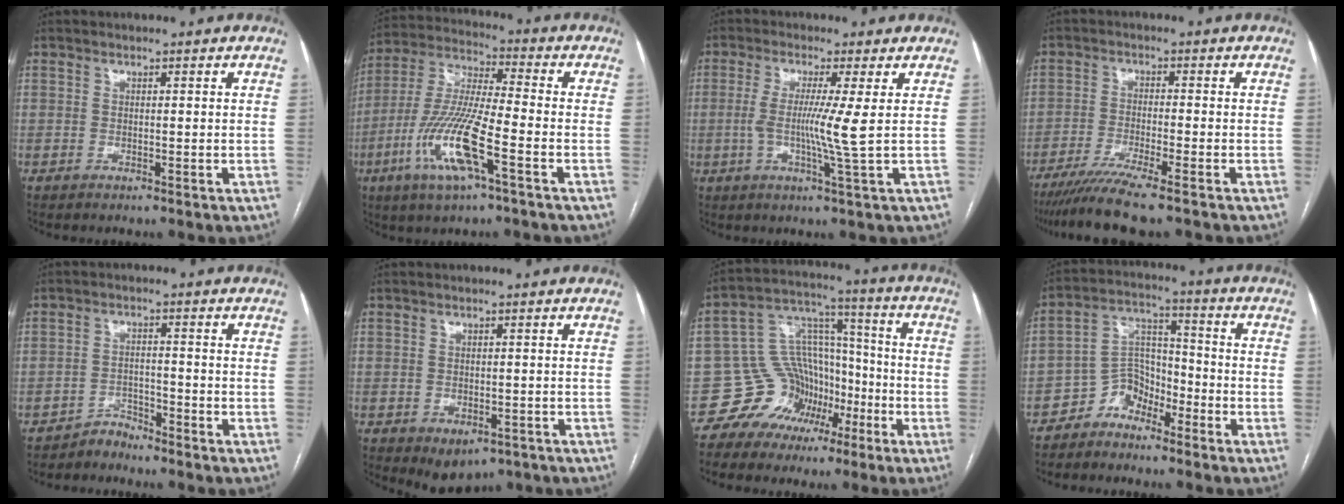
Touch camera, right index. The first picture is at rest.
{"total": 14.3, "force": [-5.6, 1.7, 13.1], "torque": [-0.277, -0.010, -0.107]}
{"total": 6.4, "force": [0.0, -1.2, 6.3], "torque": [-0.126, -0.011, -0.002]}
{"total": 8.9, "force": [-7.1, -0.3, 5.4], "torque": [-0.083, -0.025, -0.117]}
{"total": 2.7, "force": [-2.5, 0.7, -0.5], "torque": [0.020, -0.004, -0.045]}
{"total": 5.2, "force": [-3.1, 3.4, 2.4], "torque": [-0.022, -0.001, -0.032]}
{"total": 11.1, "force": [-6.1, 9.1, 1.9], "torque": [-0.033, 0.076, -0.095]}
{"total": 6.1, "force": [-4.7, 3.7, 1.5], "torque": [-0.022, 0.028, -0.090]}